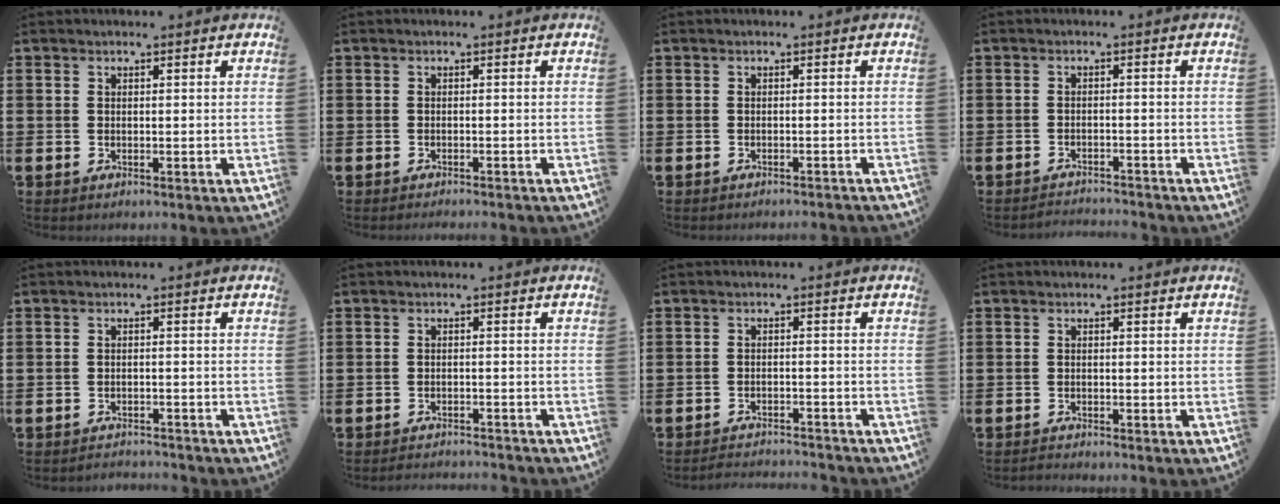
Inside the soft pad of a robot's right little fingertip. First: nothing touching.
{"total": 0.6, "force": [-0.6, -0.1, 0.0], "torque": [0.000, -0.001, -0.013]}
{"total": 0.7, "force": [-0.7, -0.1, 0.0], "torque": [0.001, 0.000, -0.015]}
{"total": 1.7, "force": [-1.7, -0.1, -0.2], "torque": [-0.002, 0.005, -0.037]}
{"total": 1.3, "force": [-1.3, 0.0, -0.1], "torque": [-0.002, 0.003, -0.028]}
{"total": 1.5, "force": [-1.5, 0.0, -0.1], "torque": [-0.003, 0.004, -0.031]}
{"total": 2.0, "force": [-2.0, -0.1, -0.1], "torque": [-0.003, 0.005, -0.042]}
{"total": 0.6, "force": [-0.6, 0.0, 0.0], "torque": [-0.001, -0.002, -0.011]}